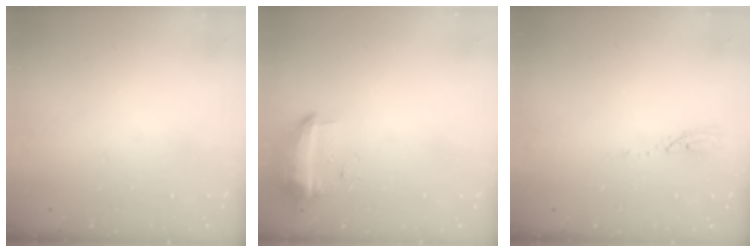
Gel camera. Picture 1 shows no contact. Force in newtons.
{"total": 10.7, "press": 10.6, "slide": 0.7}
{"total": 3.0, "press": 2.9, "slide": 0.3}